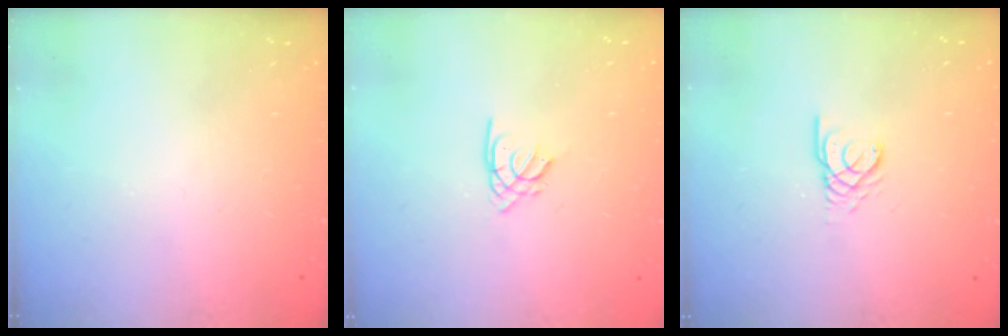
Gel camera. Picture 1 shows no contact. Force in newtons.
{"total": 1.4, "press": 1.4, "slide": 0.3}
{"total": 2.4, "press": 2.4, "slide": 0.1}